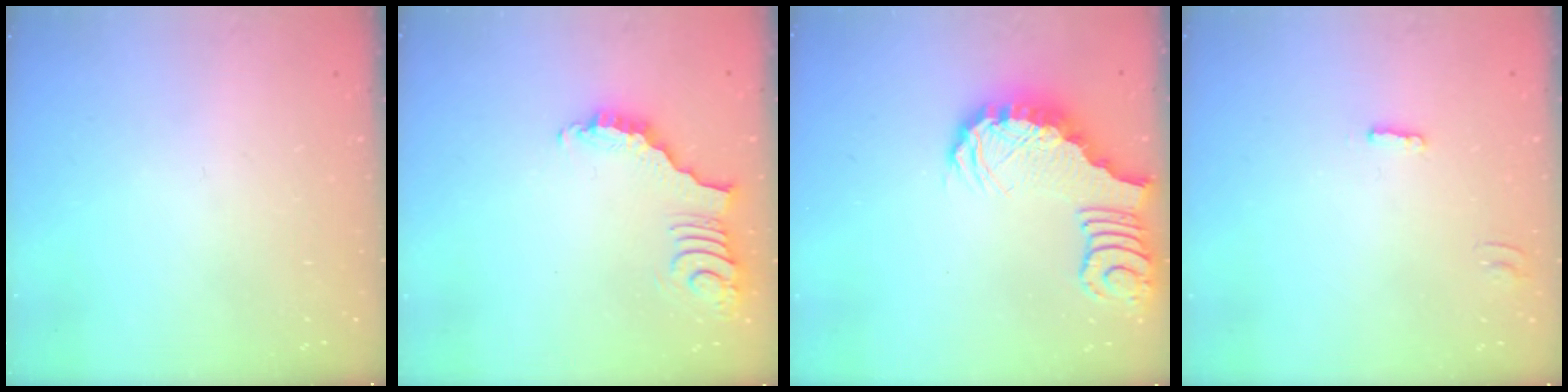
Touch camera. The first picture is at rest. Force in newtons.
{"total": 3.6, "press": 3.6, "slide": 0.7}
{"total": 2.6, "press": 2.5, "slide": 0.5}
{"total": 1.8, "press": 1.8, "slide": 0.2}